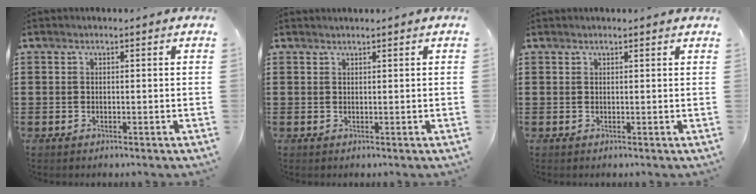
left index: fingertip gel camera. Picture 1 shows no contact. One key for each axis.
{"total": 0.6, "fx": 0.6, "fy": 0.0, "fz": 0.0, "tx": -0.002, "ty": 0.000, "tz": 0.012}
{"total": 0.6, "fx": 0.5, "fy": 0.0, "fz": 0.2, "tx": -0.004, "ty": -0.002, "tz": 0.011}